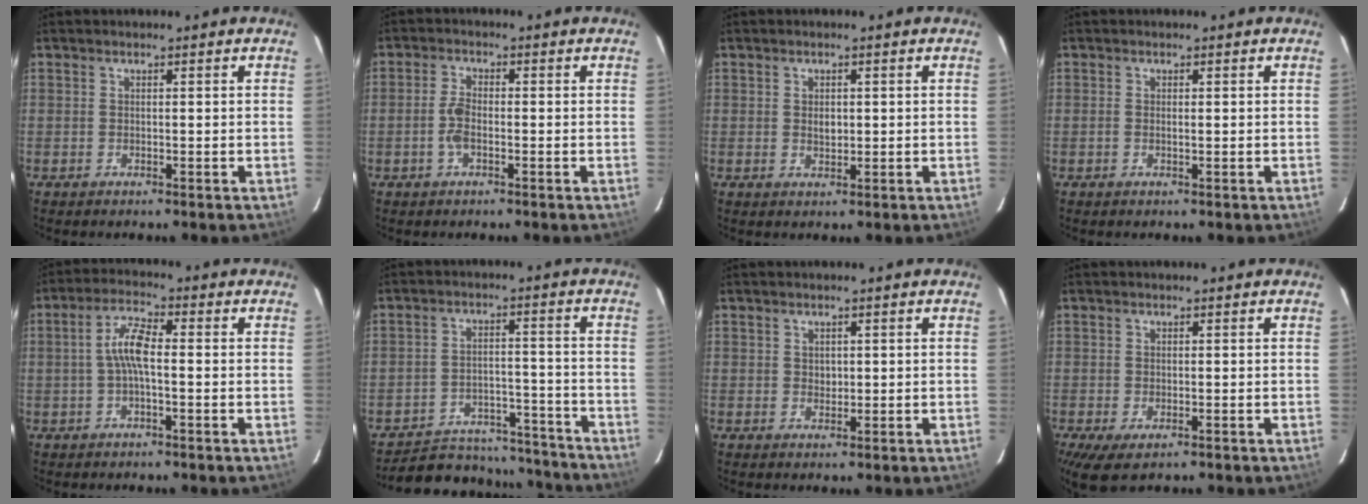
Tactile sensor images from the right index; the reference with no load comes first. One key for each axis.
{"total": 3.5, "fx": -1.1, "fy": 1.5, "fz": 2.9, "tx": -0.068, "ty": 0.003, "tz": -0.022}
{"total": 1.9, "fx": 0.2, "fy": 1.3, "fz": 1.3, "tx": -0.021, "ty": 0.001, "tz": 0.004}
{"total": 0.8, "fx": 0.0, "fy": 0.1, "fz": 0.7, "tx": -0.016, "ty": 0.001, "tz": -0.002}
{"total": 5.6, "fx": -0.5, "fy": 1.4, "fz": 5.4, "tx": -0.112, "ty": 0.015, "tz": -0.011}
{"total": 19.7, "fx": -17.7, "fy": 7.1, "fz": 5.0, "tx": -0.110, "ty": 0.035, "tz": -0.220}
{"total": 1.3, "fx": 0.4, "fy": 1.2, "fz": 0.4, "tx": -0.004, "ty": 0.003, "tz": 0.008}
{"total": 4.8, "fx": -2.4, "fy": 2.3, "fz": 3.5, "tx": -0.069, "ty": -0.023, "tz": -0.034}